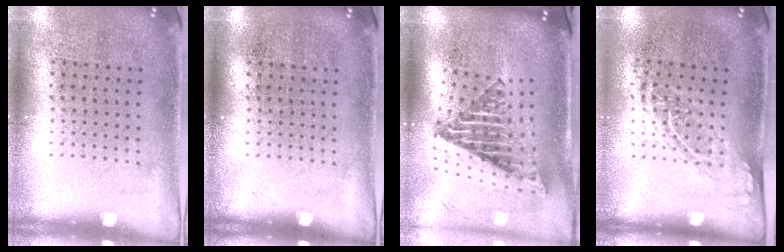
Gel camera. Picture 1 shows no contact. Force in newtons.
{"total": 0.0}
{"total": 2.8, "press": 1.7, "slide": 2.2}
{"total": 1.3, "press": 1.0, "slide": 0.8}